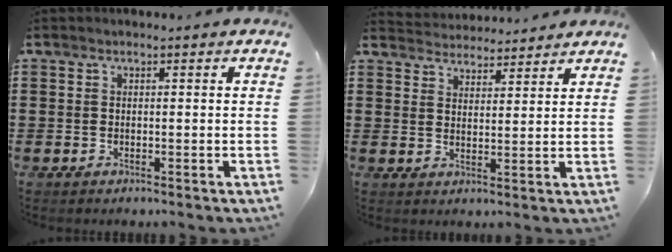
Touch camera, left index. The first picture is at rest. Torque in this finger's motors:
{"motor_torque": [0.46, -0.45, 0.22, 0.07]}